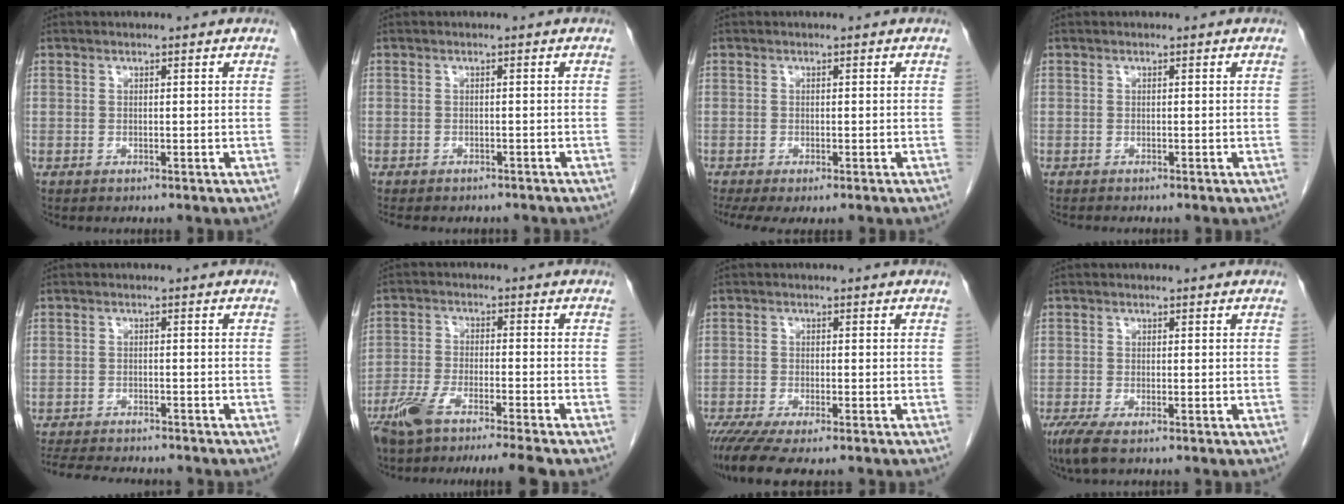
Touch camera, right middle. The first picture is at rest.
{"total": 8.2, "force": [-7.0, 3.0, 3.0], "torque": [-0.045, 0.001, -0.081]}
{"total": 6.0, "force": [-4.5, 1.7, 3.6], "torque": [-0.061, -0.015, -0.071]}
{"total": 1.3, "force": [-1.2, 0.0, 0.5], "torque": [-0.015, -0.005, -0.017]}
{"total": 11.2, "force": [-10.0, 2.2, 4.5], "torque": [-0.077, -0.011, -0.140]}
{"total": 10.8, "force": [-8.8, -0.1, 6.4], "torque": [-0.108, -0.019, -0.146]}
{"total": 8.0, "force": [-6.3, 1.2, 4.9], "torque": [-0.076, -0.017, -0.102]}
{"total": 3.2, "force": [-2.1, 0.6, 2.4], "torque": [-0.052, -0.012, -0.041]}